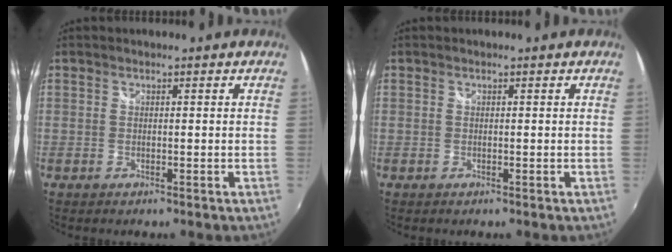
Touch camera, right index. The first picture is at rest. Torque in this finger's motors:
{"motor_torque": [-0.01, 0.01, 0.00, 0.00]}